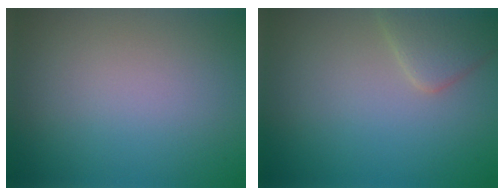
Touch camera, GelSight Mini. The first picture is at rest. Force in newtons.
{"total": 2.9, "press": 2.9, "slide": 0.1}